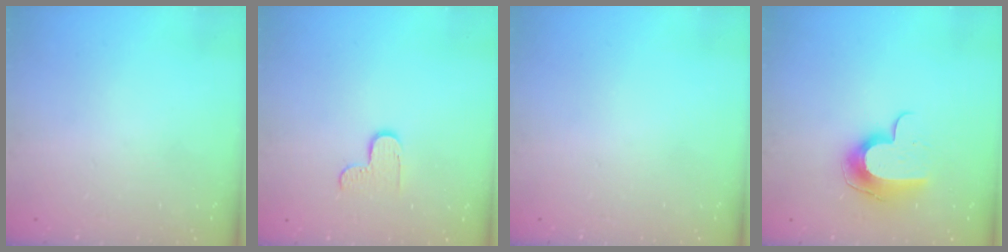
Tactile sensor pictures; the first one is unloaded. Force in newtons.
{"total": 4.7, "press": 4.6, "slide": 0.4}
{"total": 0.0}
{"total": 11.5, "press": 11.4, "slide": 0.9}